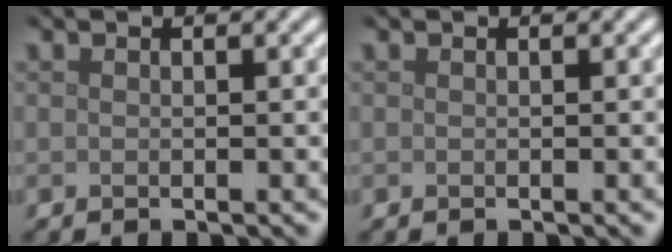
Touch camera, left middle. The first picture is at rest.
{"total": 0.0}